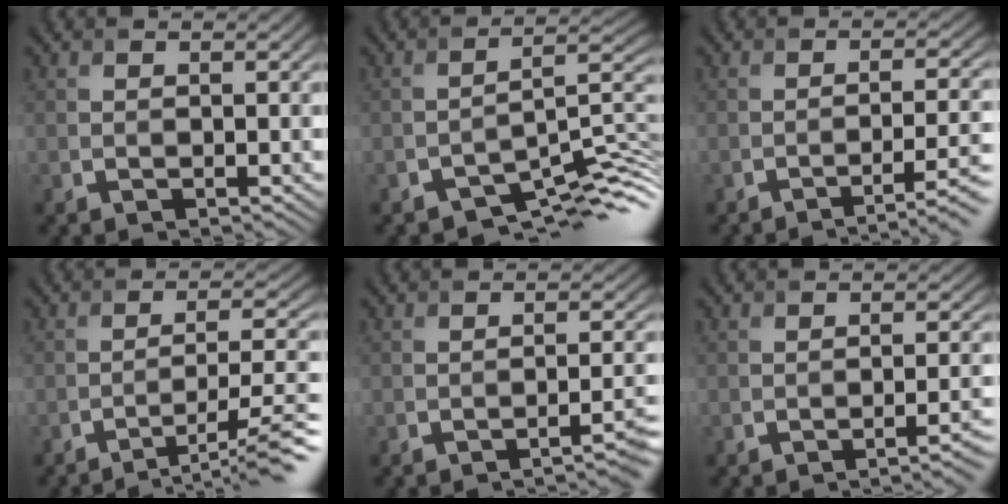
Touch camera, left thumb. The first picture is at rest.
{"total": 6.5, "force": [-4.6, 2.3, 4.0], "torque": [-0.054, -0.010, -0.085]}
{"total": 5.9, "force": [-3.4, 1.3, 4.7], "torque": [-0.070, -0.003, -0.048]}
{"total": 9.3, "force": [-6.3, 1.5, 6.7], "torque": [-0.110, 0.007, -0.093]}
{"total": 4.0, "force": [-2.4, 0.8, 3.0], "torque": [-0.030, 0.008, -0.044]}
{"total": 3.6, "force": [-1.9, 0.9, 2.9], "torque": [-0.027, 0.005, -0.034]}